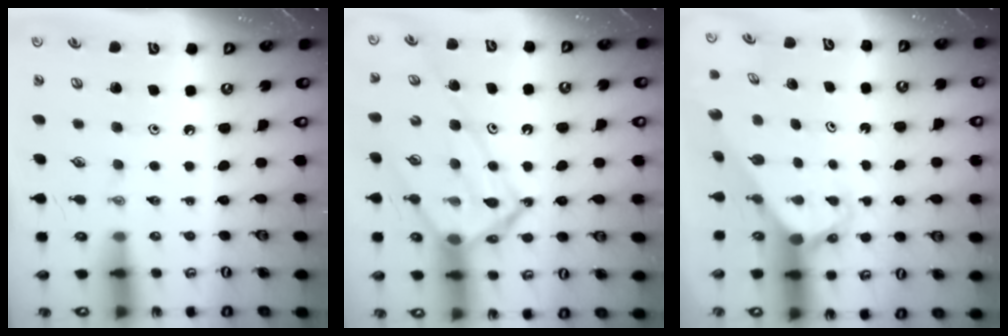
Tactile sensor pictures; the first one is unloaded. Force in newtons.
{"total": 18.9, "press": 18.8, "slide": 2.2}
{"total": 3.1, "press": 3.1, "slide": 0.2}